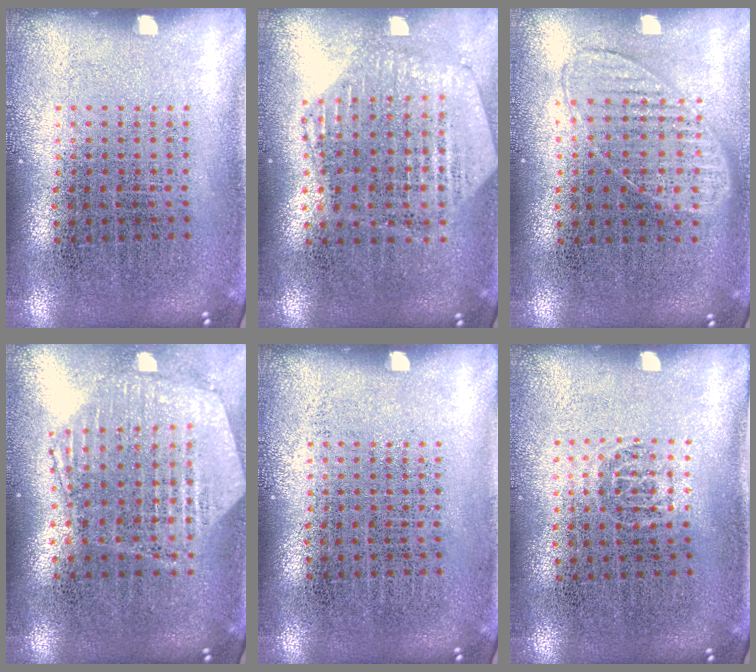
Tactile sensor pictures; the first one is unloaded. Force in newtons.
{"total": 1.2, "press": 1.1, "slide": 0.3}
{"total": 0.9, "press": 0.9, "slide": 0.4}
{"total": 1.3, "press": 1.2, "slide": 0.4}
{"total": 0.0}
{"total": 0.6, "press": 0.4, "slide": 0.4}